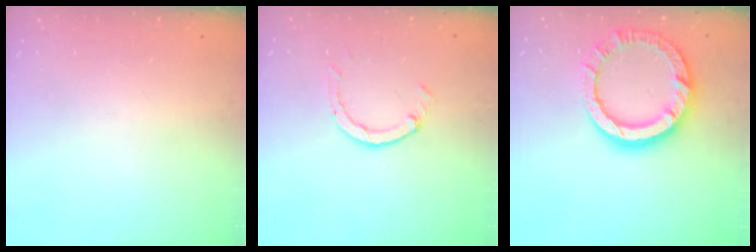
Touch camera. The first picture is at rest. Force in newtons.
{"total": 2.6, "press": 2.5, "slide": 0.3}
{"total": 13.2, "press": 13.1, "slide": 1.6}